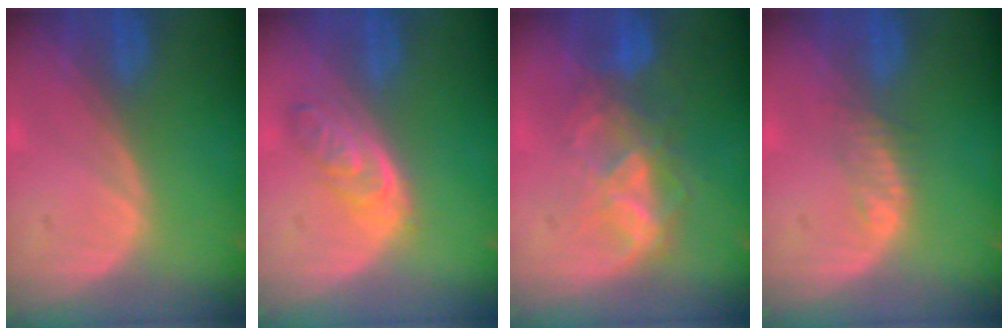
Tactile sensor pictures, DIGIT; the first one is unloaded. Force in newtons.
{"total": 4.7, "press": 4.7, "slide": 0.7}
{"total": 7.1, "press": 6.7, "slide": 2.4}
{"total": 1.8, "press": 1.8, "slide": 0.1}